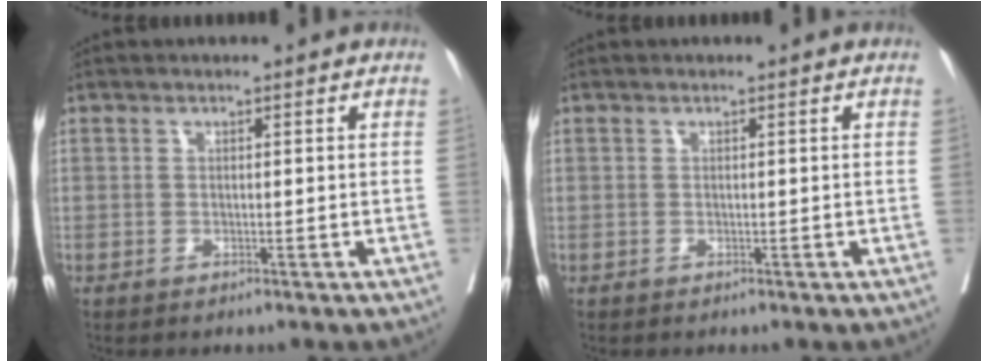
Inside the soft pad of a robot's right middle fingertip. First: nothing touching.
{"total": 0.0}